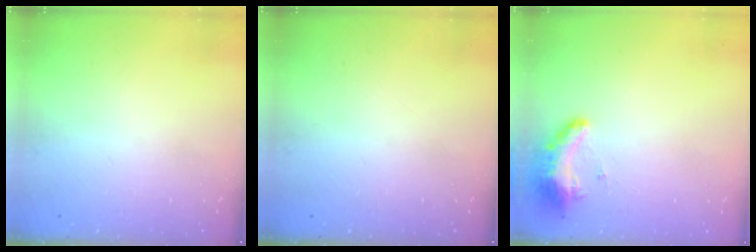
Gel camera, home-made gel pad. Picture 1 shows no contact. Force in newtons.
{"total": 0.0}
{"total": 8.7, "press": 8.5, "slide": 1.6}